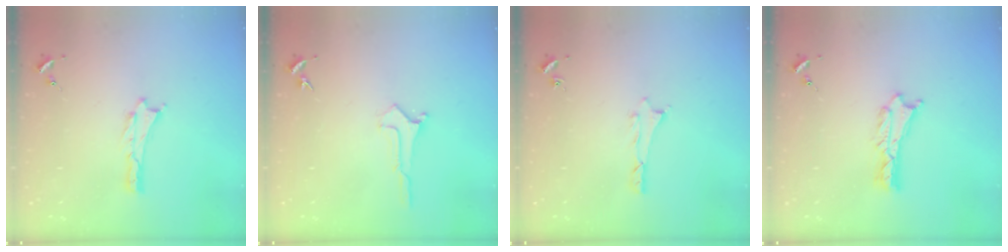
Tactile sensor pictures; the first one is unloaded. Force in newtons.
{"total": 0.0}
{"total": 0.6, "press": 0.5, "slide": 0.2}
{"total": 1.3, "press": 1.3, "slide": 0.1}